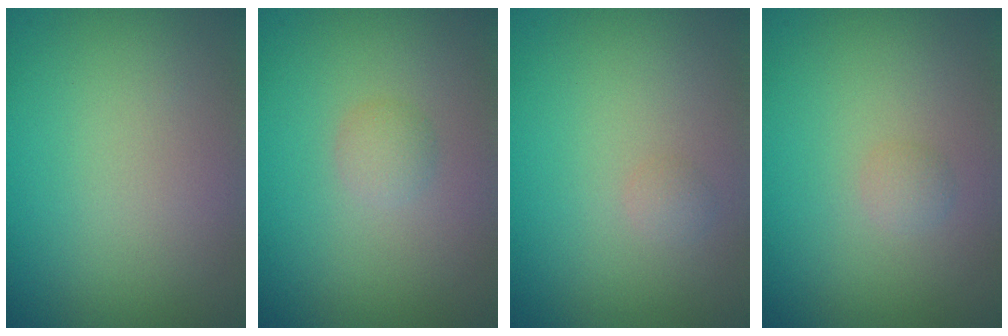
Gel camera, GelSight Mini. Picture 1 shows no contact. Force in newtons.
{"total": 1.1, "press": 1.1, "slide": 0.1}
{"total": 0.6, "press": 0.6, "slide": 0.0}
{"total": 0.7, "press": 0.7, "slide": 0.0}